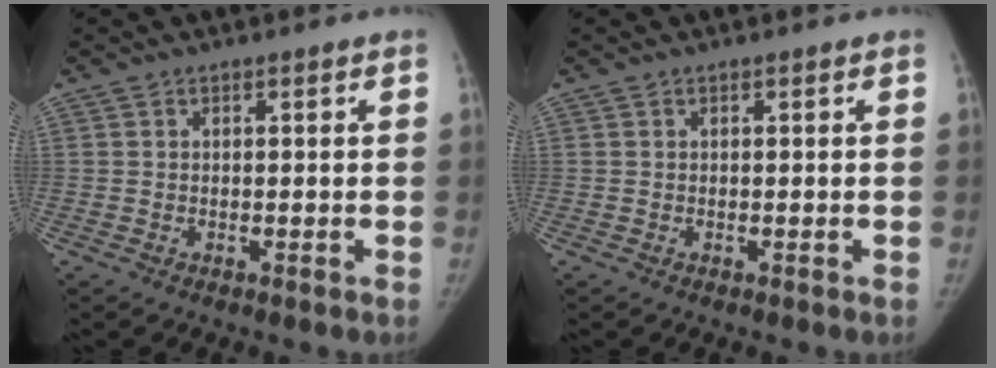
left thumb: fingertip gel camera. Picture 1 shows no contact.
{"total": 0.0}